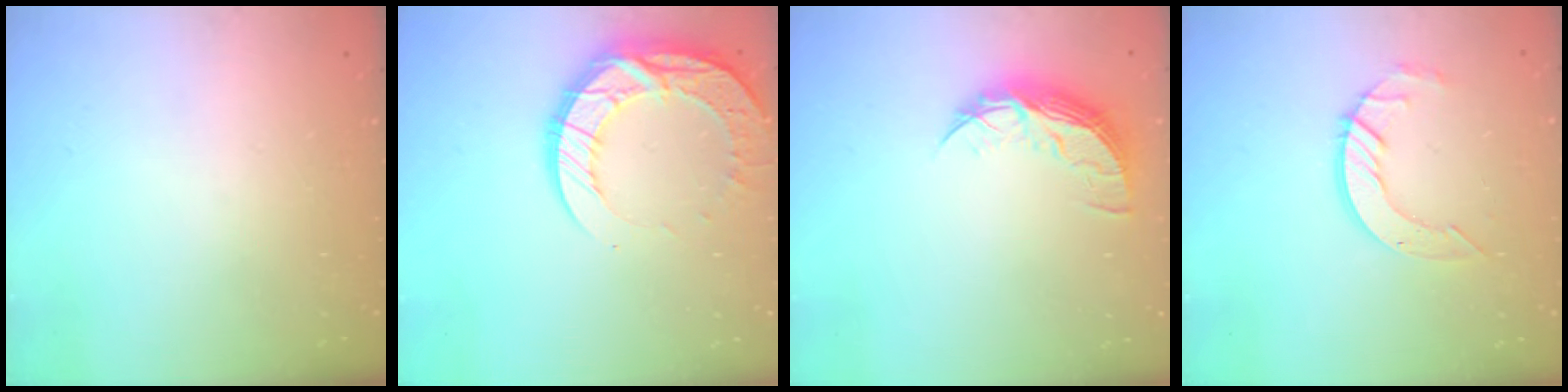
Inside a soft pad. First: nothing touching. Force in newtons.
{"total": 15.4, "press": 15.4, "slide": 1.2}
{"total": 8.3, "press": 8.3, "slide": 0.7}
{"total": 8.7, "press": 8.6, "slide": 0.8}